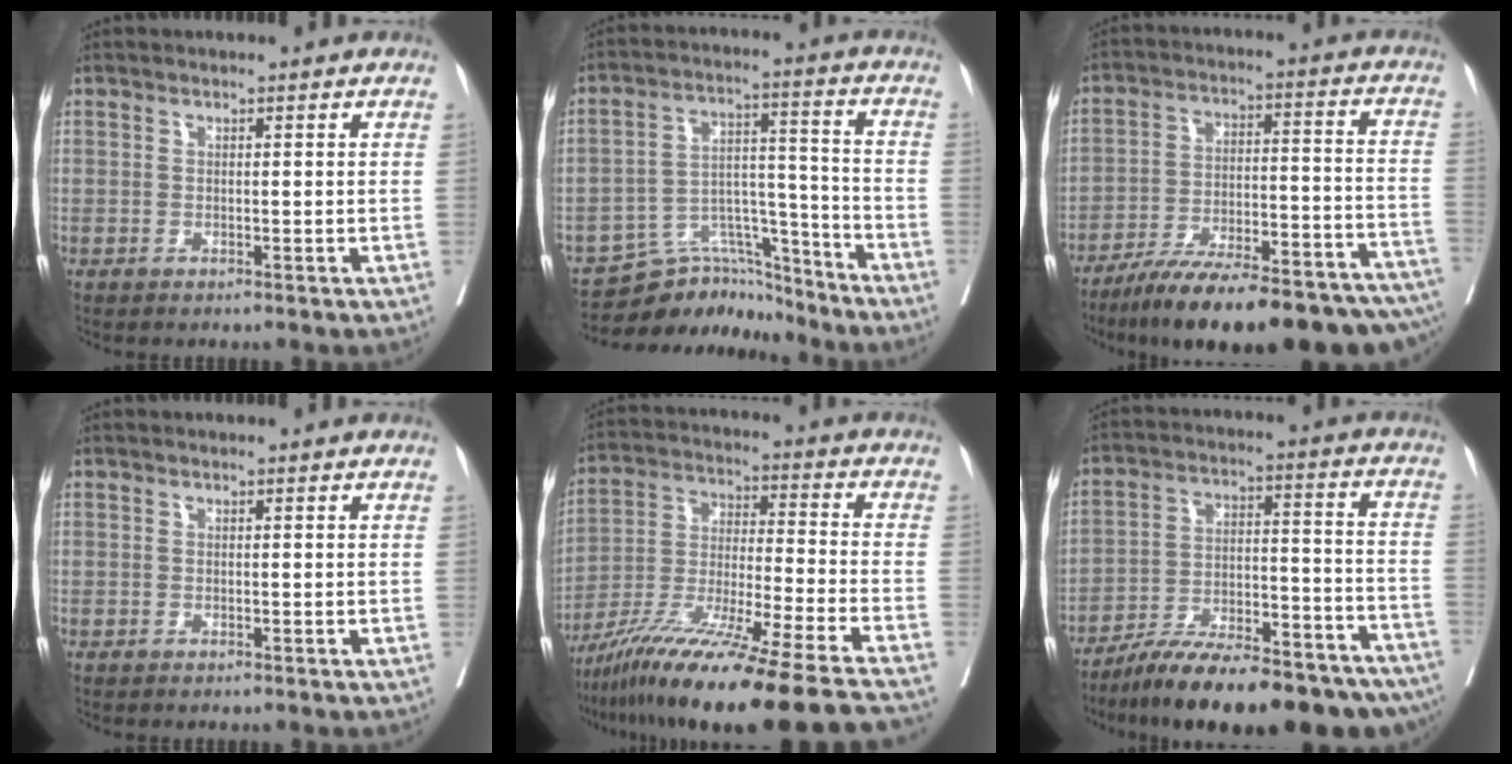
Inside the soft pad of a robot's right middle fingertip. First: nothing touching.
{"total": 11.2, "force": [-10.8, 2.8, 0.9], "torque": [-0.011, 0.044, -0.184]}
{"total": 27.0, "force": [-22.0, 4.4, 15.0], "torque": [-0.161, 0.000, -0.315]}
{"total": 0.0}
{"total": 24.2, "force": [-19.5, -1.3, 14.3], "torque": [-0.212, -0.055, -0.333]}
{"total": 24.6, "force": [-19.9, 4.7, 13.7], "torque": [-0.157, 0.010, -0.297]}